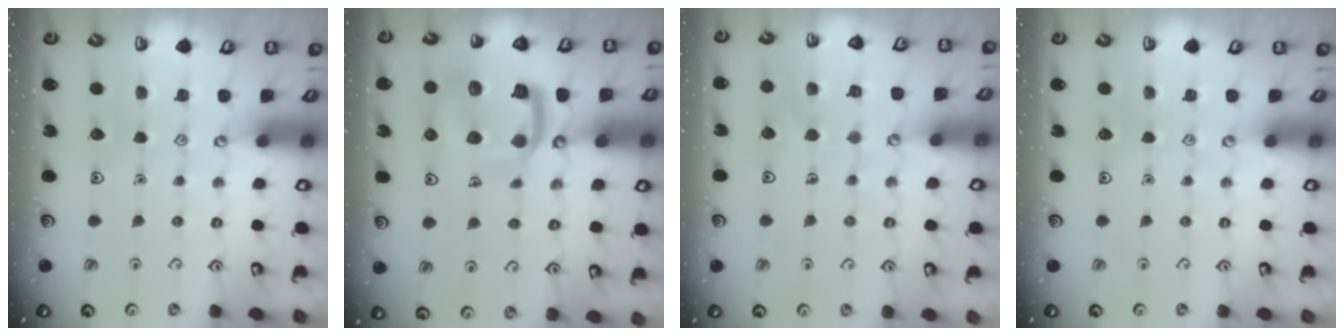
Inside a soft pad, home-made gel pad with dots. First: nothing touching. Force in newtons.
{"total": 12.5, "press": 12.5, "slide": 1.1}
{"total": 5.8, "press": 5.8, "slide": 0.3}
{"total": 0.0}